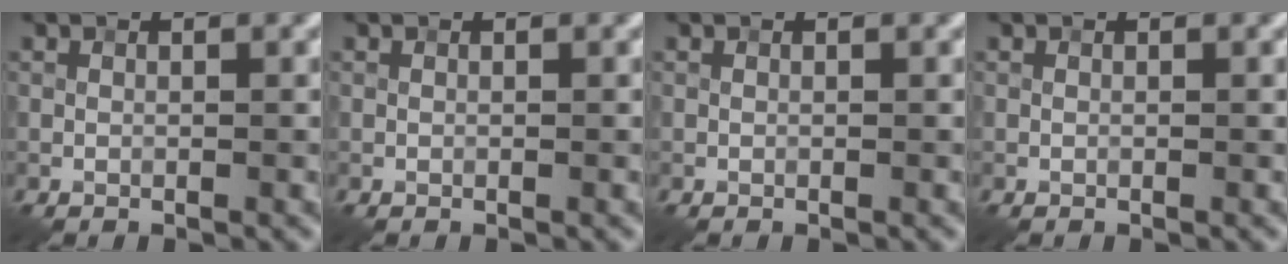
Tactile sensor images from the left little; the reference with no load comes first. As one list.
[{"total": 0.0}, {"total": 0.0}, {"total": 0.0}]